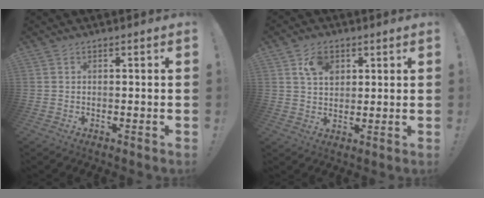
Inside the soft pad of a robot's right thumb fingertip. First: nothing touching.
{"total": 7.4, "force": [3.5, 5.2, 4.0], "torque": [-0.065, -0.004, 0.067]}